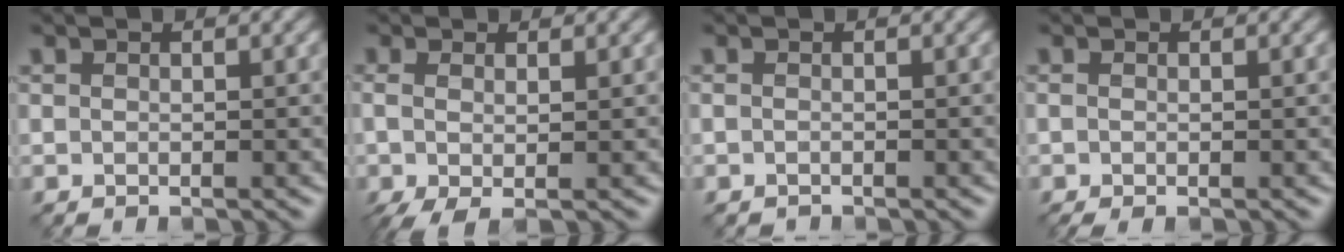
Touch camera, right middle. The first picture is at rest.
{"total": 2.9, "force": [-0.7, 1.0, 2.6], "torque": [-0.069, 0.002, -0.011]}
{"total": 0.5, "force": [-0.4, 0.1, -0.4], "torque": [0.005, 0.005, -0.003]}
{"total": 1.1, "force": [-0.5, 0.4, 0.9], "torque": [-0.025, -0.001, -0.009]}